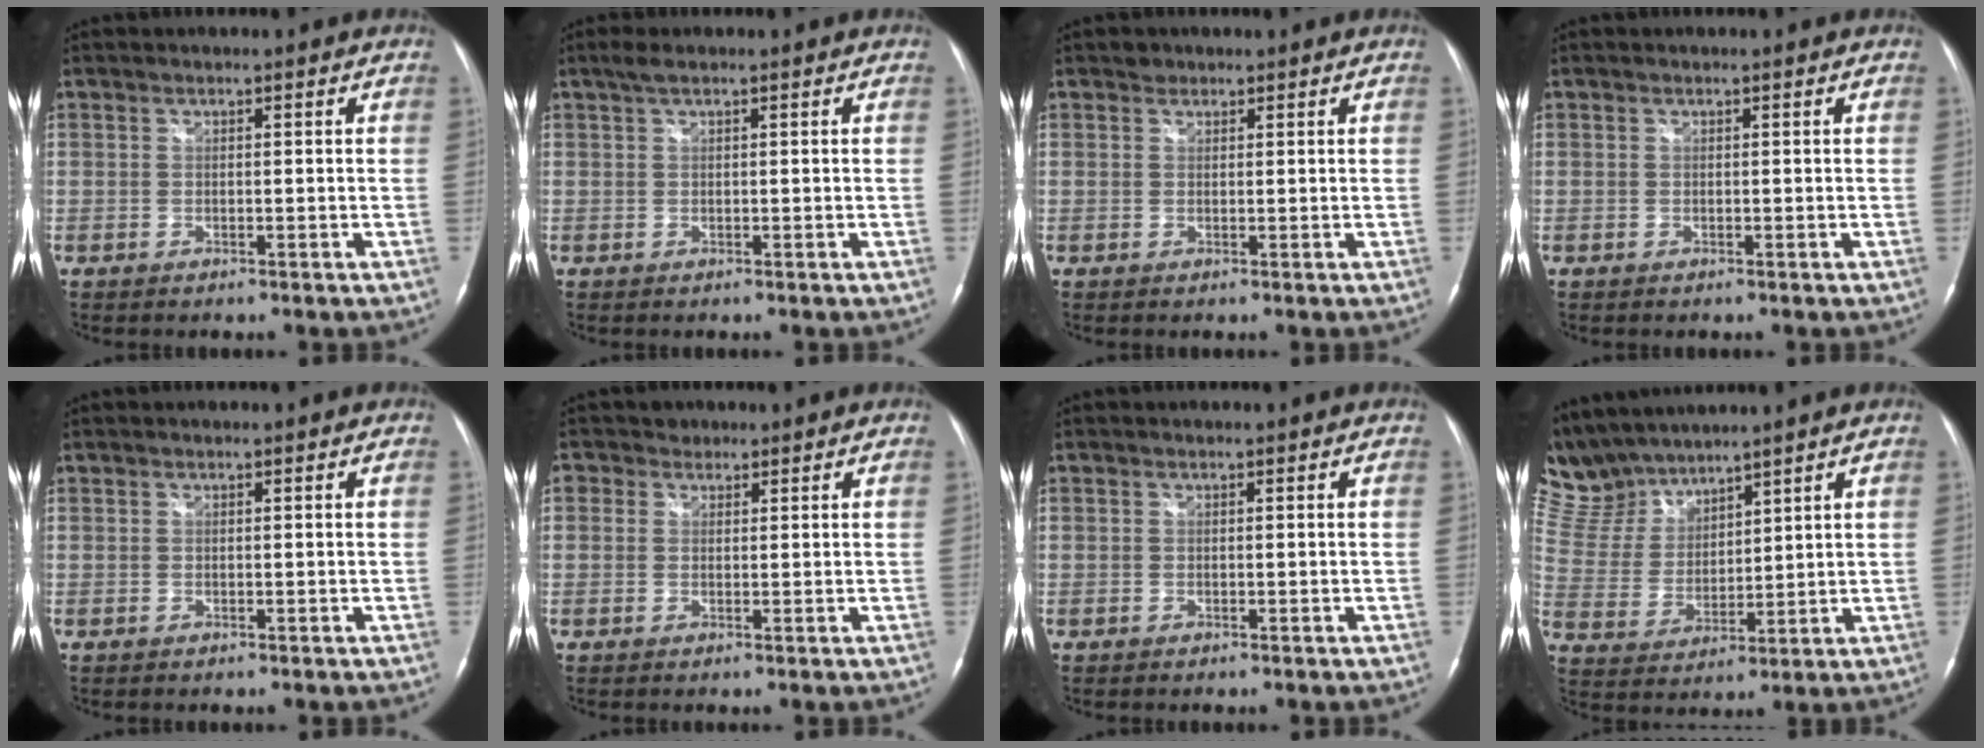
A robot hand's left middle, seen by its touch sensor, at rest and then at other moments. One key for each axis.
{"total": 1.7, "fx": 1.2, "fy": 0.2, "fz": 1.2, "tx": -0.032, "ty": 0.014, "tz": 0.023}
{"total": 1.0, "fx": 0.8, "fy": 0.6, "fz": 0.0, "tx": 0.002, "ty": 0.000, "tz": 0.009}
{"total": 0.0}
{"total": 0.0}
{"total": 2.1, "fx": 1.2, "fy": 1.7, "fz": 0.1, "tx": 0.000, "ty": 0.008, "tz": 0.015}
{"total": 0.0}
{"total": 9.9, "fx": 9.6, "fy": 2.2, "fz": 1.5, "tx": -0.056, "ty": 0.016, "tz": 0.212}